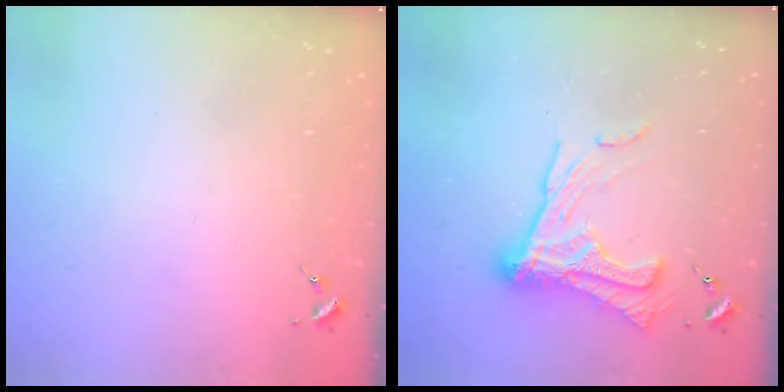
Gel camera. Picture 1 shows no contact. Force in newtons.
{"total": 15.8, "press": 15.7, "slide": 1.3}